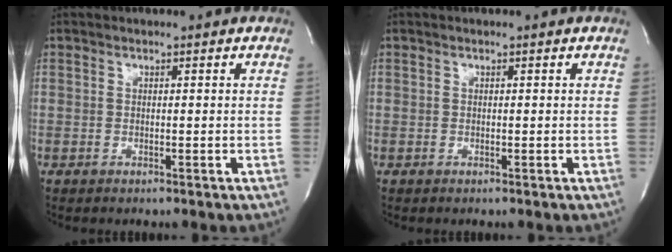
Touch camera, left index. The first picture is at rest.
{"total": 0.0}